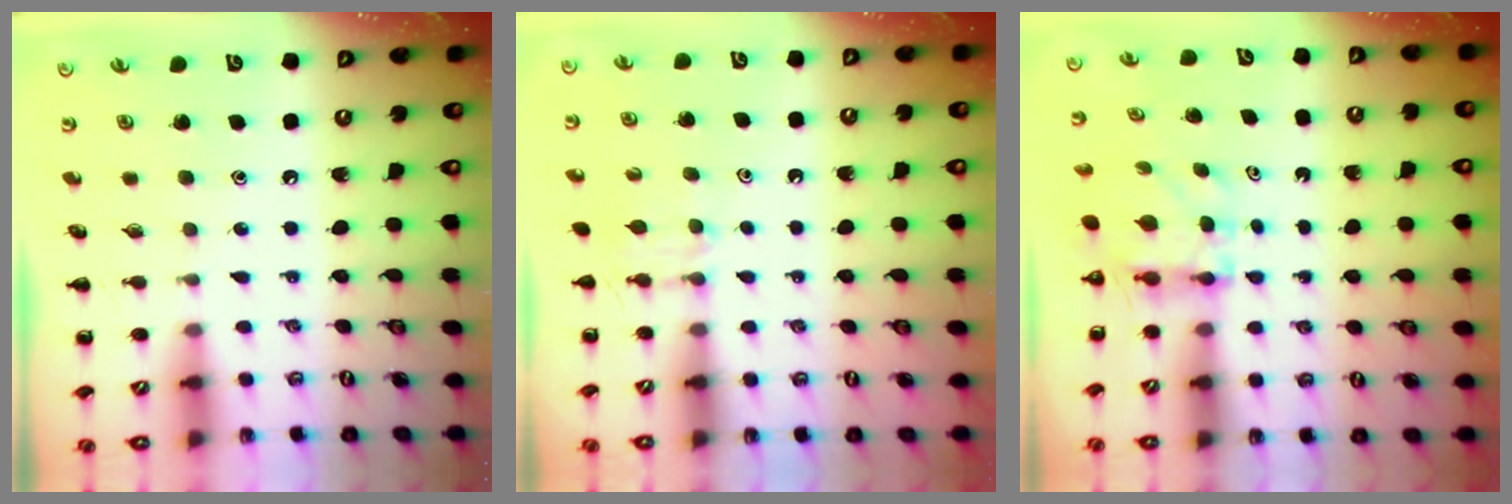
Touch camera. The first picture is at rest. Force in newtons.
{"total": 5.0, "press": 4.8, "slide": 1.3}
{"total": 6.0, "press": 5.9, "slide": 0.8}